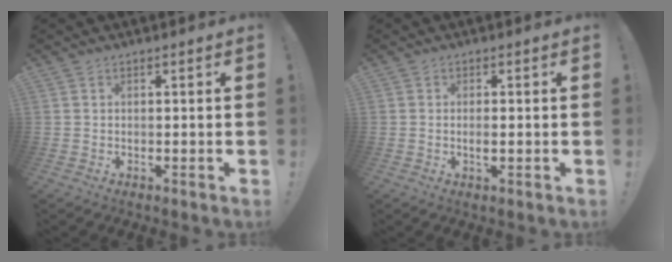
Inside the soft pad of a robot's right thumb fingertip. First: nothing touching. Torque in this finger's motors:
{"motor_torque": [-0.09, -0.12, -0.12, 0.18, 0.07]}